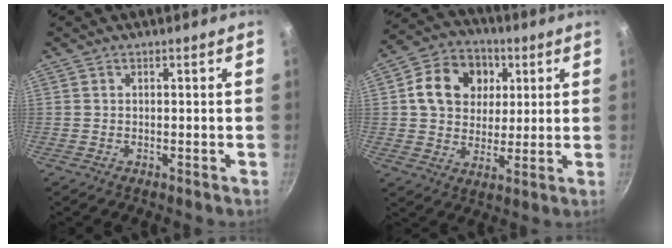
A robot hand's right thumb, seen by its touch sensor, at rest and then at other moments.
{"total": 13.8, "force": [3.7, 11.1, 7.2], "torque": [-0.098, 0.006, 0.052]}